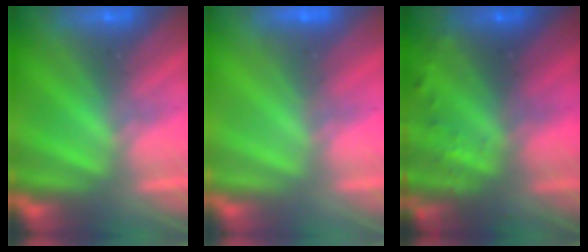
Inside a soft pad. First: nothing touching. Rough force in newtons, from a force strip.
{"total": 2.0}
{"total": 6.0}